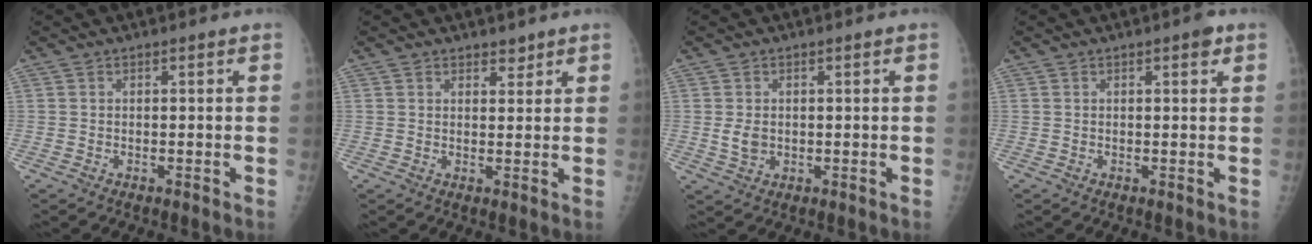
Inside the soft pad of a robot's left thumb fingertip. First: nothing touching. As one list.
[{"total": 2.0, "force": [1.6, 1.1, 0.4], "torque": [0.010, -0.011, 0.021]}, {"total": 3.0, "force": [0.1, 2.3, 2.0], "torque": [-0.032, -0.005, 0.007]}, {"total": 1.8, "force": [1.0, 0.6, 1.4], "torque": [-0.015, -0.002, 0.011]}]